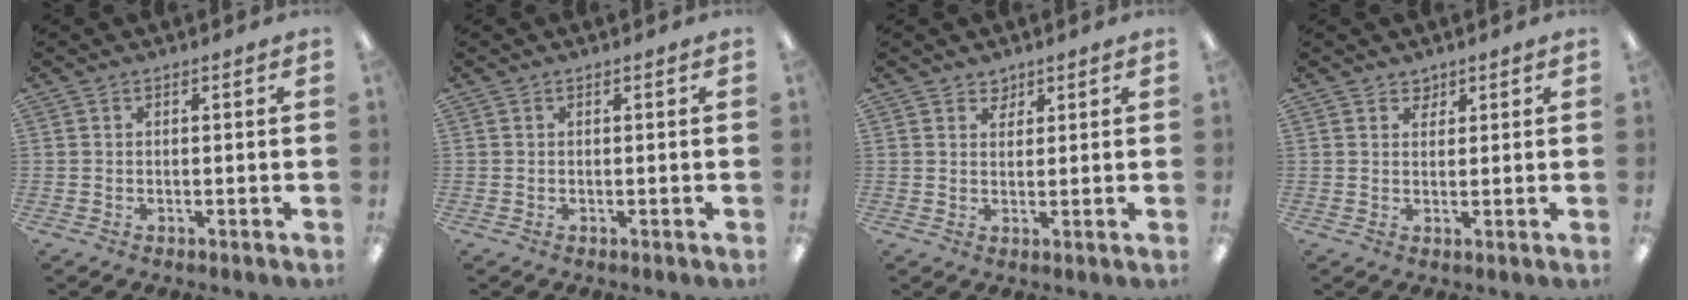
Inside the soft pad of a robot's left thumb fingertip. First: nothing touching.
{"total": 0.0}
{"total": 2.9, "force": [2.2, 1.9, 0.1], "torque": [0.010, -0.009, 0.040]}
{"total": 2.5, "force": [1.9, 1.7, 0.1], "torque": [0.011, -0.008, 0.032]}